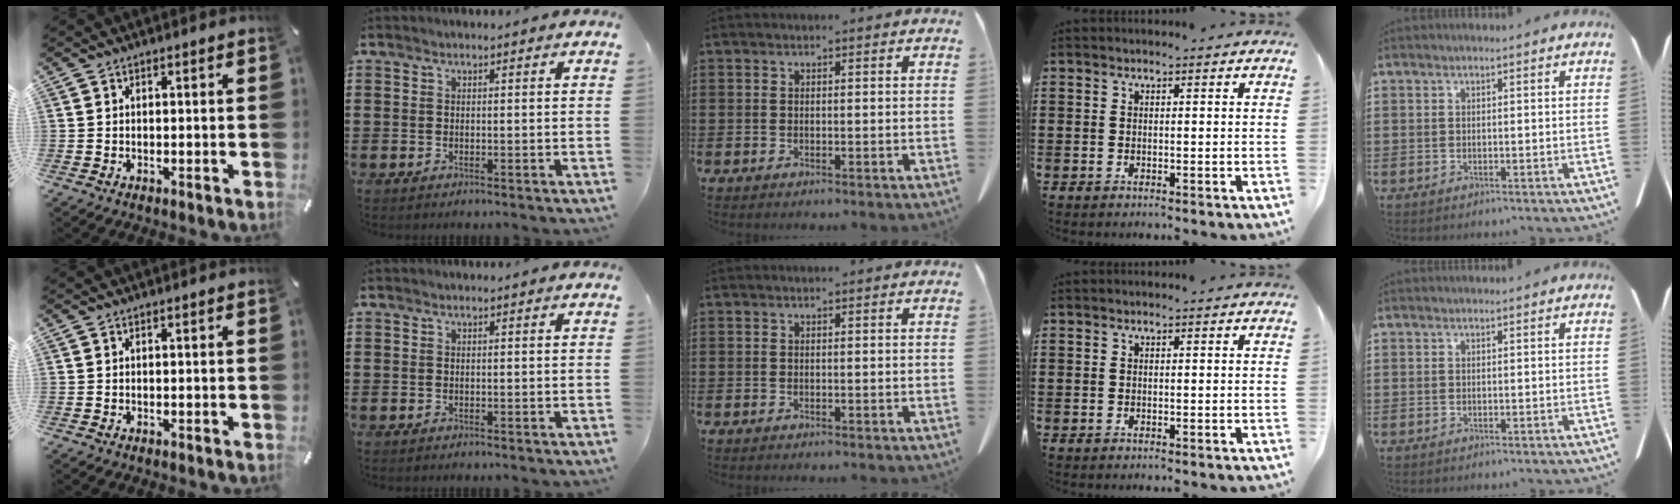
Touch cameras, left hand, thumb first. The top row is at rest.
{}